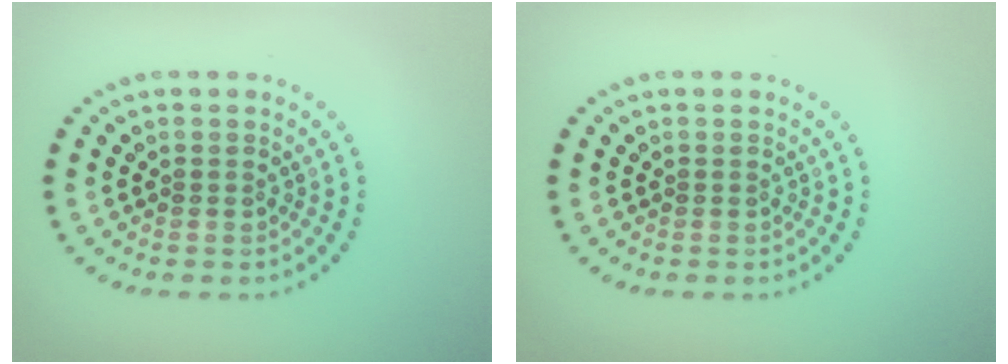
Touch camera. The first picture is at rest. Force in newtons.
{"total": 0.0}